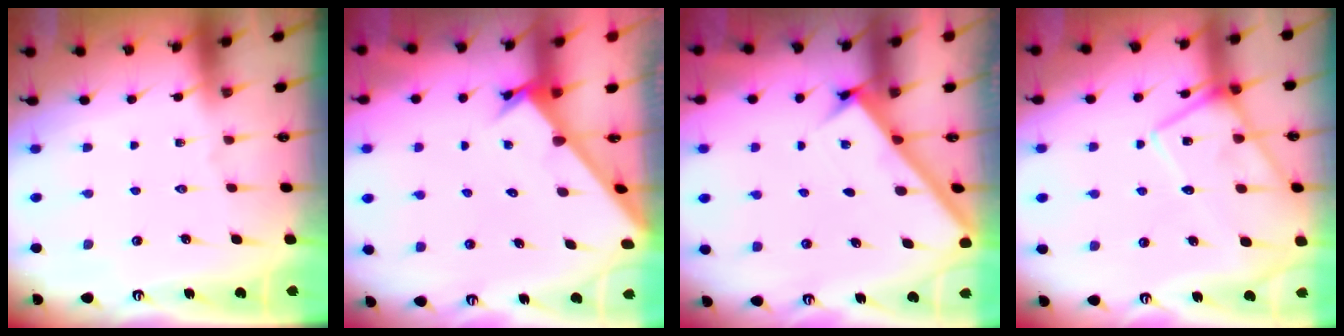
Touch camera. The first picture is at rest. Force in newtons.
{"total": 2.5, "press": 2.5, "slide": 0.3}
{"total": 2.5, "press": 2.5, "slide": 0.3}
{"total": 12.9, "press": 12.9, "slide": 1.0}